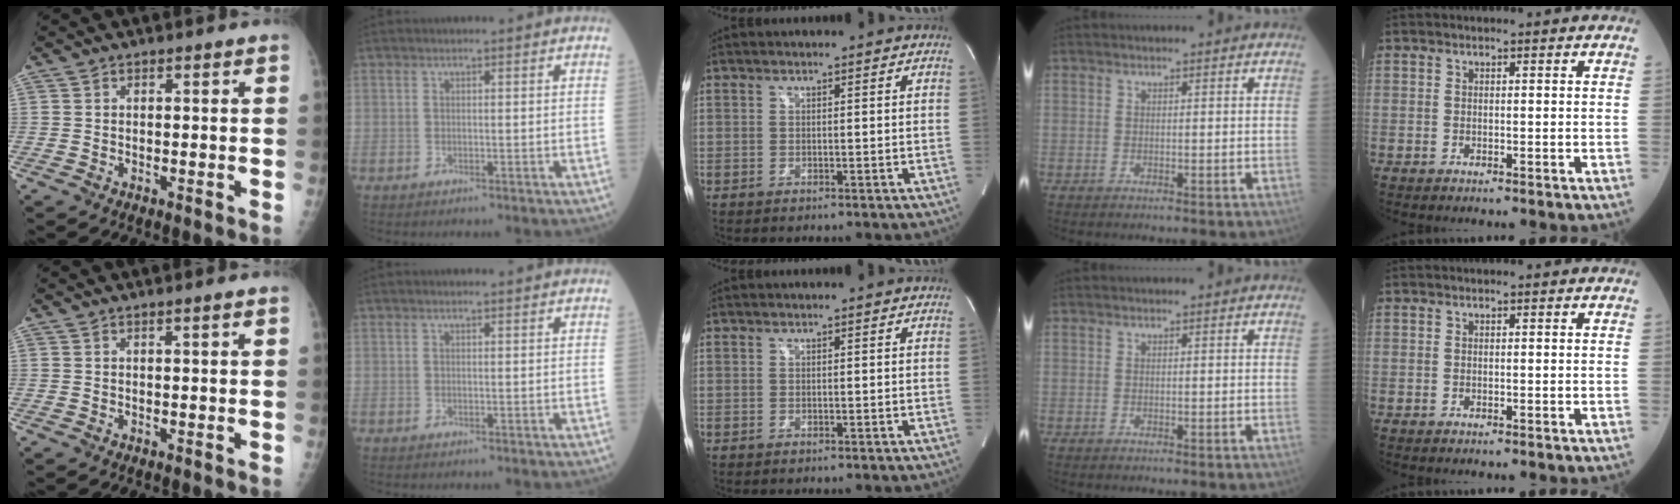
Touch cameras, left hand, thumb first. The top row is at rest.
{"thumb": {"total": 0.7, "force": [0.4, -0.1, 0.6], "torque": [-0.014, -0.002, 0.009]}, "index": {"total": 0.7, "force": [0.6, 0.0, 0.4], "torque": [-0.009, 0.005, 0.010]}}